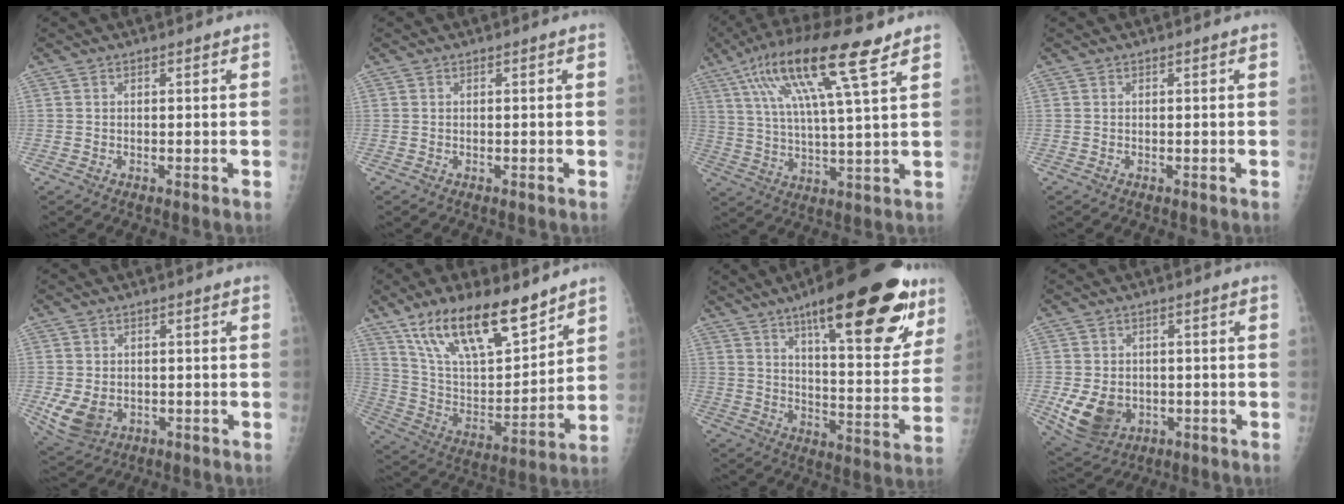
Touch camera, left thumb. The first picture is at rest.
{"total": 0.0}
{"total": 17.1, "force": [8.9, 2.6, 14.4], "torque": [-0.273, -0.009, 0.156]}
{"total": 0.0}
{"total": 7.0, "force": [-1.3, 5.3, 4.4], "torque": [-0.077, -0.007, -0.010]}
{"total": 21.4, "force": [14.7, 7.8, 13.5], "torque": [-0.200, -0.063, 0.271]}
{"total": 27.7, "force": [15.8, 8.3, 21.1], "torque": [-0.264, -0.049, 0.230]}
{"total": 9.4, "force": [-1.7, 7.4, 5.5], "torque": [-0.090, -0.001, -0.012]}